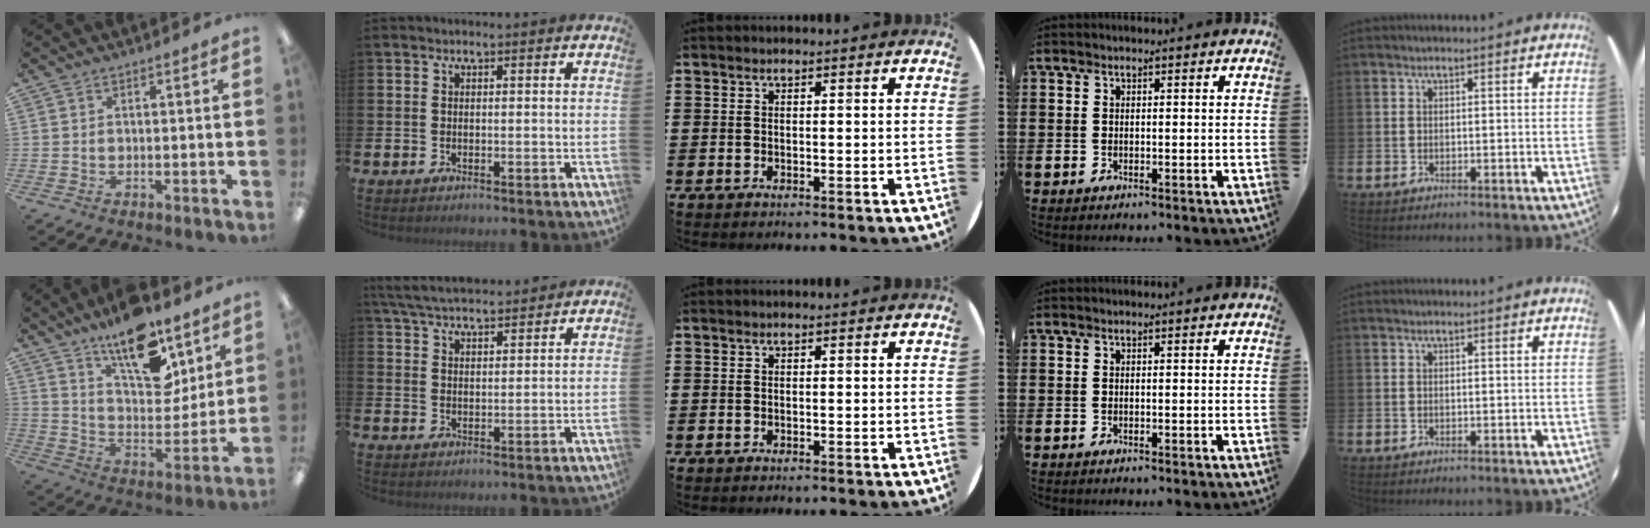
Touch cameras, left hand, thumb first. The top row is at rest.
{"thumb": {"total": 17.3, "force": [12.0, 7.6, 9.9], "torque": [-0.152, -0.074, 0.207]}, "index": {"total": 5.5, "force": [5.3, 0.7, 1.2], "torque": [-0.041, -0.023, 0.096]}}